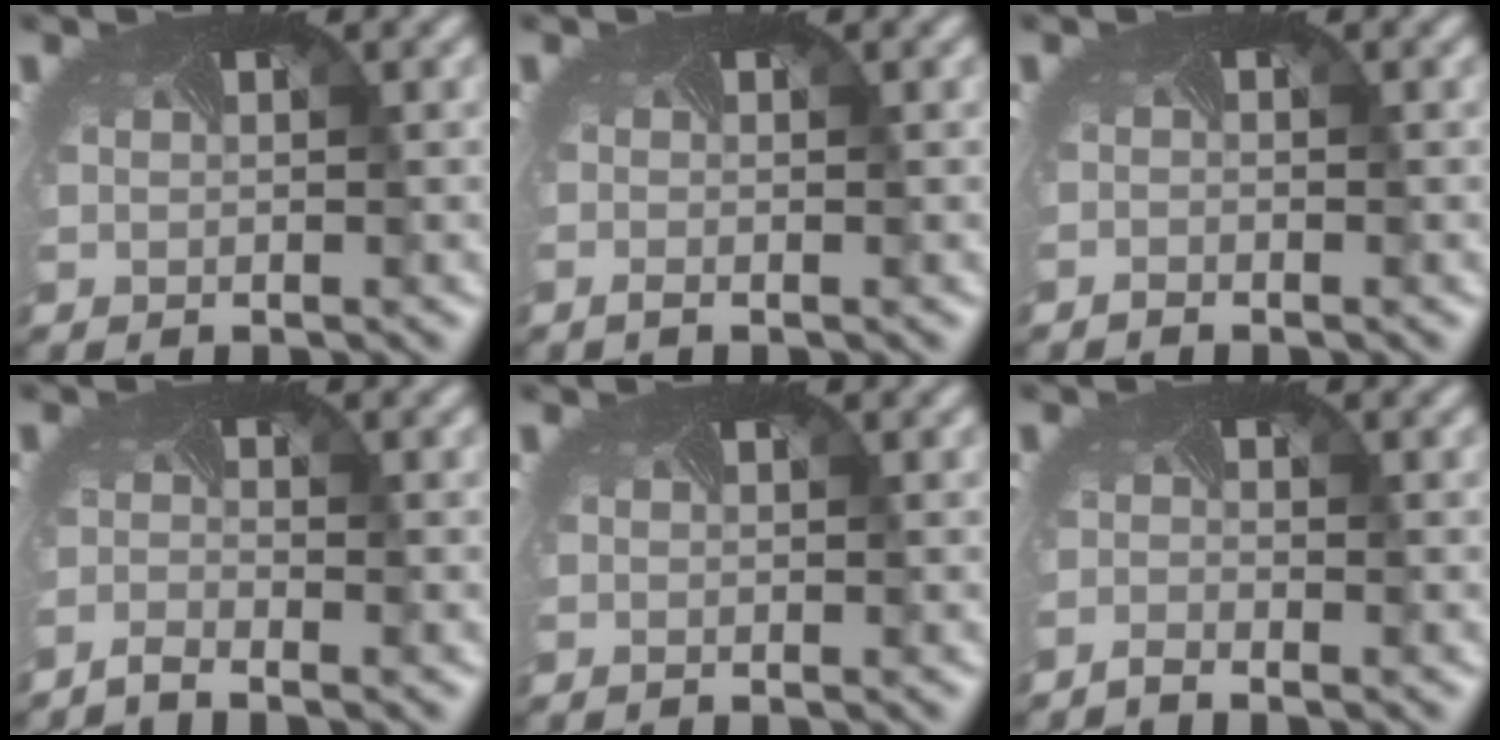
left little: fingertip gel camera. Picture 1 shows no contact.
{"total": 0.8, "force": [-0.7, -0.1, 0.3], "torque": [-0.016, -0.004, -0.013]}
{"total": 0.8, "force": [-0.8, 0.0, -0.2], "torque": [-0.003, -0.003, -0.016]}
{"total": 2.0, "force": [-2.0, -0.2, 0.0], "torque": [-0.007, -0.009, -0.042]}
{"total": 0.0}
{"total": 1.6, "force": [-1.5, -0.3, -0.2], "torque": [-0.007, -0.009, -0.032]}